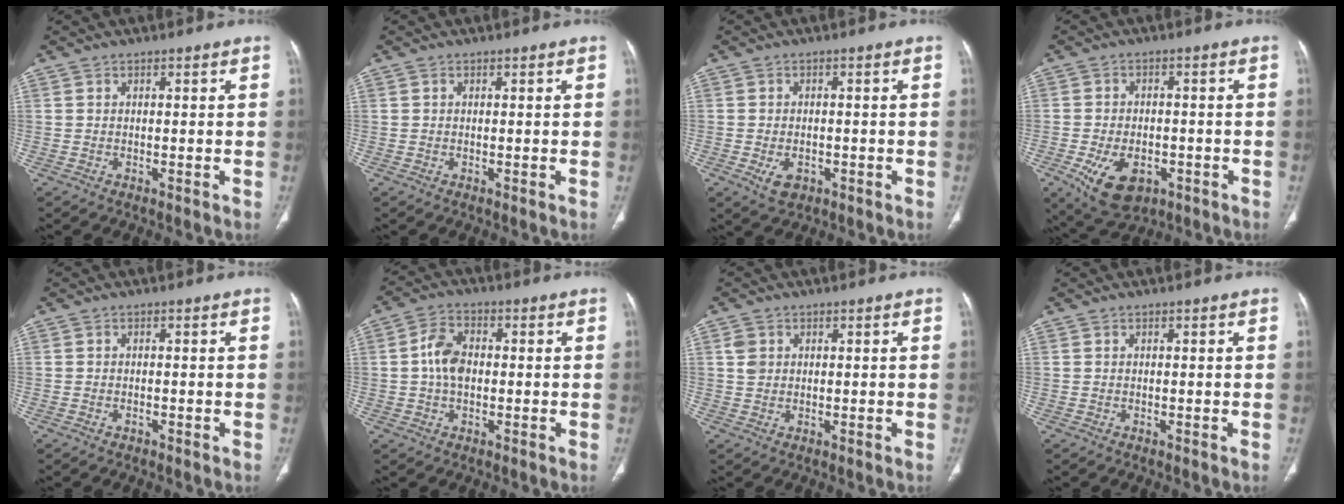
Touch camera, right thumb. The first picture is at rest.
{"total": 0.0}
{"total": 3.9, "force": [-1.5, 2.6, 2.5], "torque": [-0.041, 0.003, -0.017]}
{"total": 10.2, "force": [-4.2, 6.2, 6.9], "torque": [-0.115, 0.007, -0.057]}
{"total": 0.5, "force": [-0.4, 0.3, 0.2], "torque": [-0.007, 0.002, -0.005]}
{"total": 6.4, "force": [0.0, 4.2, 4.8], "torque": [-0.088, 0.013, -0.005]}
{"total": 2.4, "force": [0.7, 2.0, 1.1], "torque": [-0.017, 0.000, 0.017]}
{"total": 0.0}